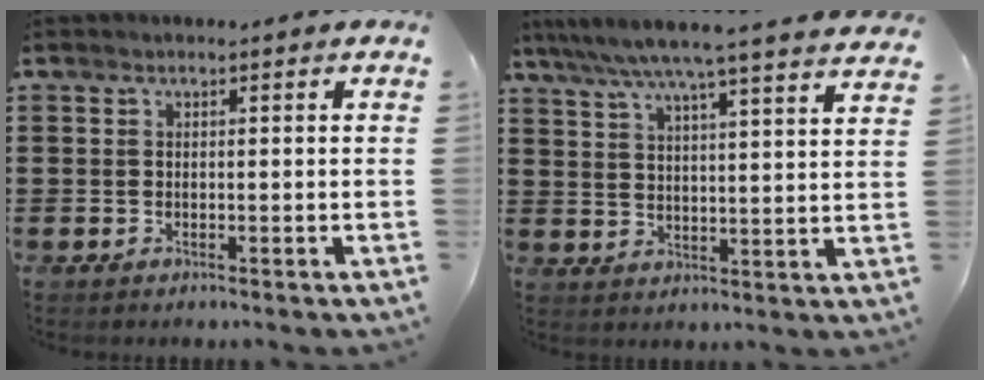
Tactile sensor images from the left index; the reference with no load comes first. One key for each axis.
{"total": 6.2, "fx": 5.5, "fy": -0.9, "fz": 2.8, "tx": -0.076, "ty": -0.037, "tz": 0.091}